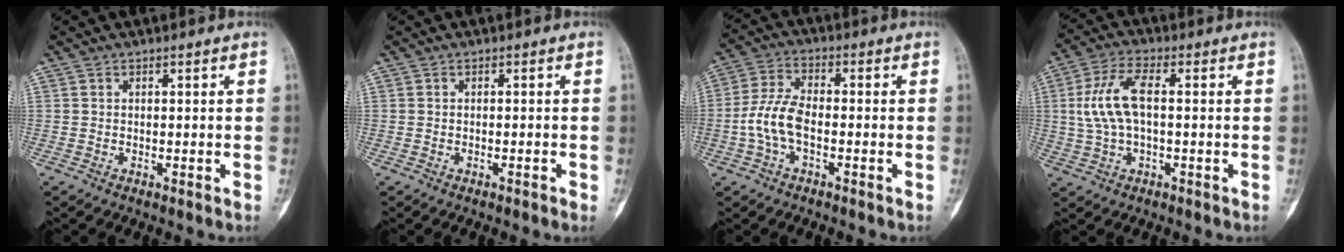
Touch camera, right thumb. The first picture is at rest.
{"total": 0.9, "force": [-0.5, 0.4, 0.6], "torque": [-0.008, 0.004, -0.009]}
{"total": 8.3, "force": [-2.1, 4.6, 6.6], "torque": [-0.141, 0.025, -0.047]}
{"total": 9.5, "force": [0.6, 4.6, 8.3], "torque": [-0.179, 0.022, 0.009]}